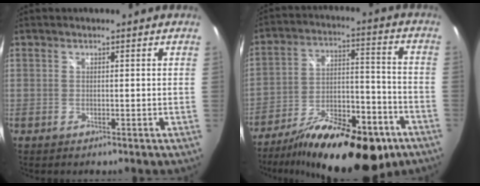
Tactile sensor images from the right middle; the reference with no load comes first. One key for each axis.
{"total": 23.9, "fx": -15.3, "fy": 9.4, "fz": 15.7, "tx": -0.262, "ty": -0.016, "tz": -0.225}